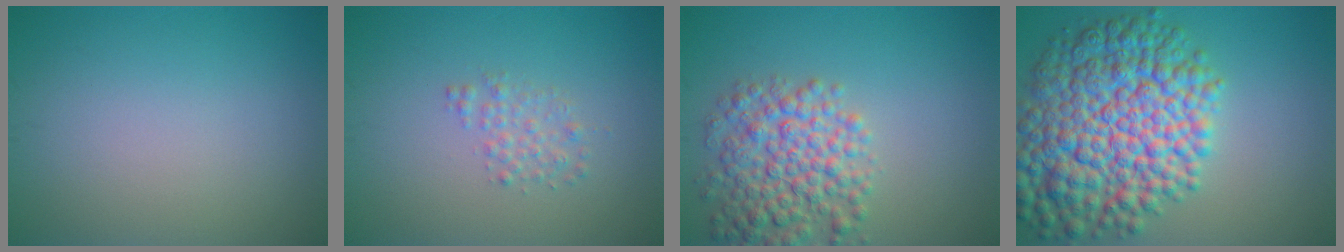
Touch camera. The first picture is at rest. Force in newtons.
{"total": 1.6, "press": 1.6, "slide": 0.0}
{"total": 6.0, "press": 6.0, "slide": 0.2}
{"total": 12.6, "press": 12.6, "slide": 0.3}